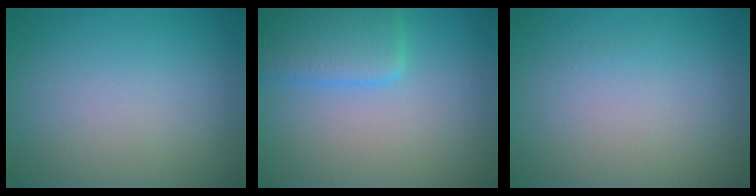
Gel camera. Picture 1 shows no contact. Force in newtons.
{"total": 4.5, "press": 4.5, "slide": 0.1}
{"total": 0.0}